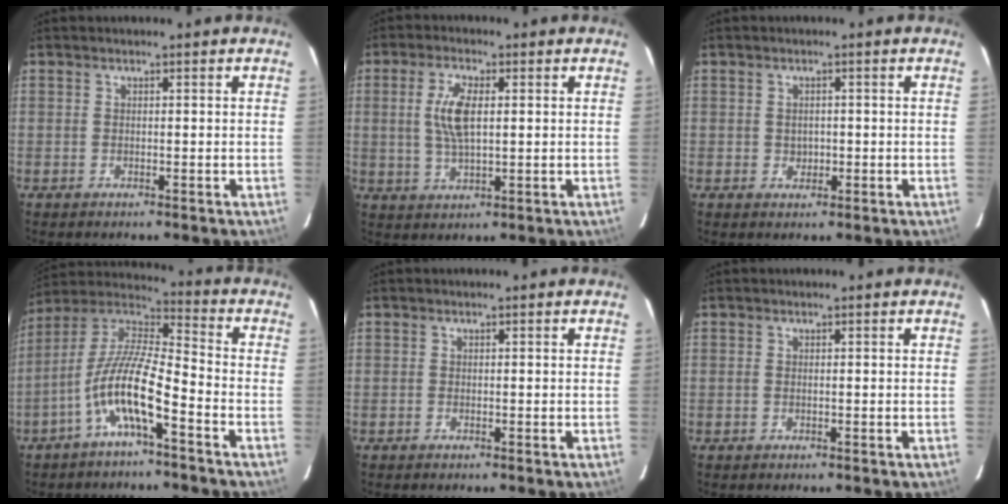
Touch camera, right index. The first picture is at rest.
{"total": 7.1, "force": [1.1, 2.8, 6.4], "torque": [-0.127, 0.003, 0.024]}
{"total": 1.8, "force": [-0.1, 1.7, 0.6], "torque": [-0.006, 0.001, 0.001]}
{"total": 12.1, "force": [-5.8, 2.4, 10.4], "torque": [-0.209, 0.003, -0.112]}
{"total": 0.0}
{"total": 0.0}